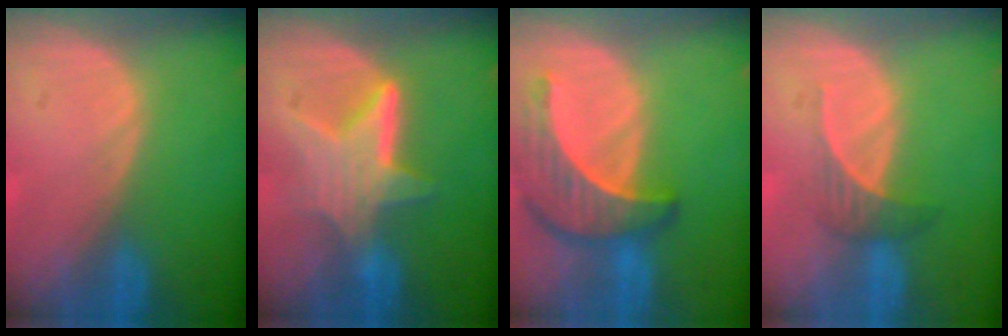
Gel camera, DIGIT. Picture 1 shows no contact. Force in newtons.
{"total": 6.2, "press": 6.1, "slide": 0.9}
{"total": 7.6, "press": 7.3, "slide": 1.9}
{"total": 2.8, "press": 2.7, "slide": 0.9}